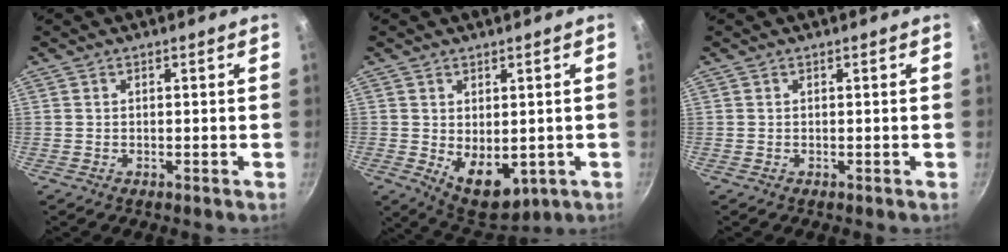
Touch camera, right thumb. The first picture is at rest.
{"total": 9.5, "force": [-1.9, 5.5, 7.5], "torque": [-0.091, -0.008, -0.006]}
{"total": 0.0}